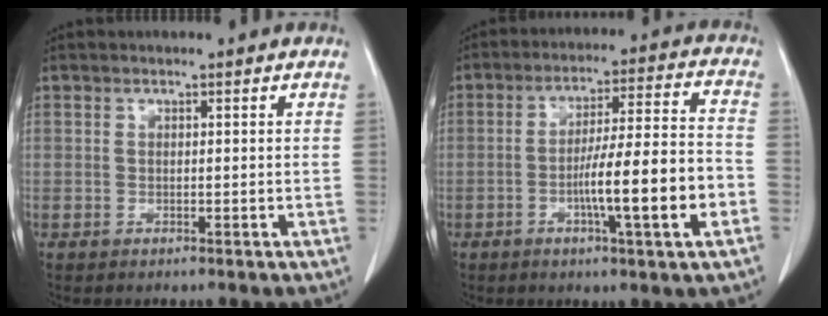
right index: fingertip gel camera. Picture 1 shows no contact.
{"total": 13.3, "force": [-4.1, 0.1, 12.7], "torque": [-0.204, 0.004, -0.066]}